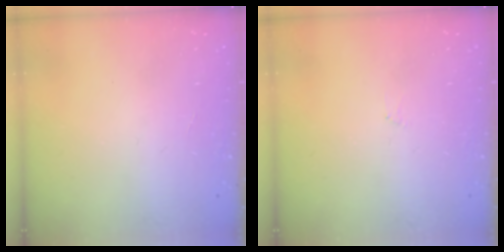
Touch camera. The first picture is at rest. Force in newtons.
{"total": 2.8, "press": 2.8, "slide": 0.4}